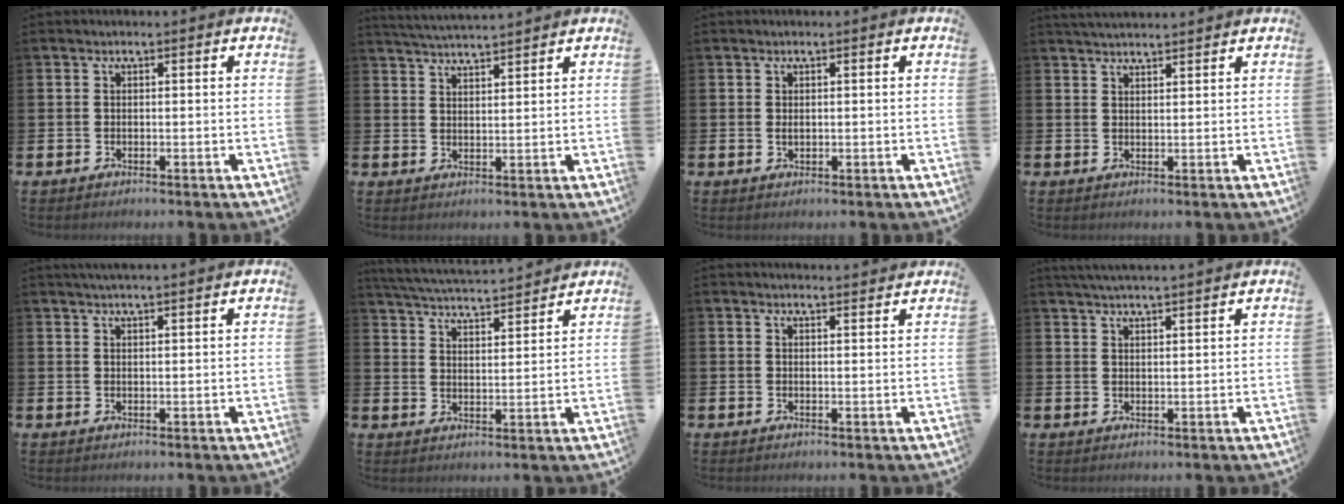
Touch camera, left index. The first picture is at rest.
{"total": 3.7, "force": [3.7, -0.3, 0.2], "torque": [-0.014, -0.019, 0.068]}
{"total": 0.7, "force": [0.2, 0.4, 0.5], "torque": [-0.011, 0.003, 0.003]}
{"total": 2.5, "force": [2.5, 0.1, 0.3], "torque": [-0.010, -0.009, 0.046]}
{"total": 2.0, "force": [2.0, -0.2, 0.5], "torque": [-0.011, -0.005, 0.035]}
{"total": 5.0, "force": [5.0, 0.1, 0.5], "torque": [-0.036, -0.034, 0.086]}
{"total": 1.9, "force": [1.9, 0.1, -0.1], "torque": [0.007, -0.014, 0.033]}
{"total": 3.0, "force": [3.0, -0.4, 0.4], "torque": [-0.012, -0.010, 0.055]}